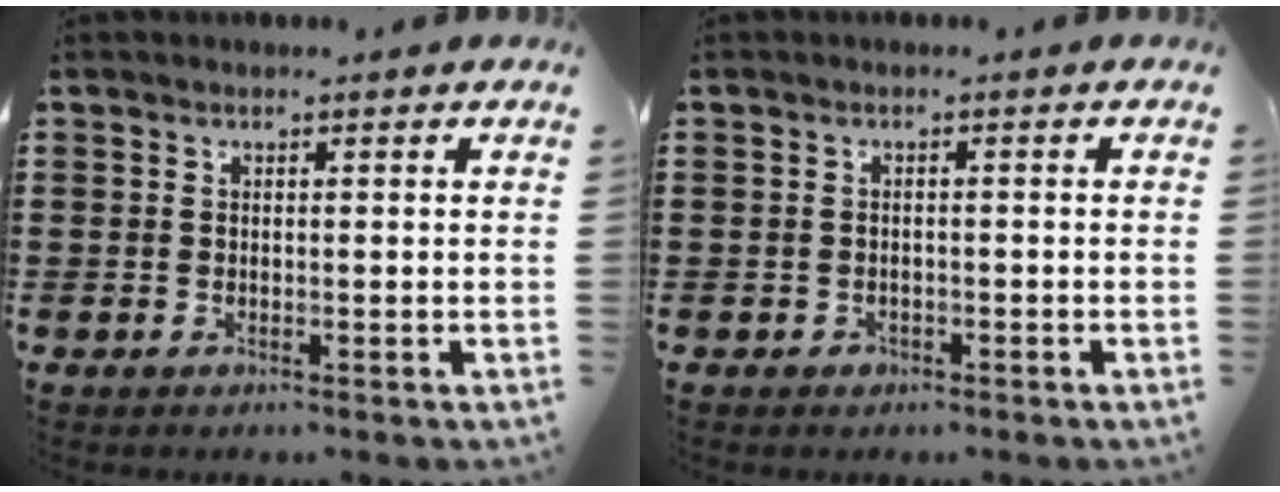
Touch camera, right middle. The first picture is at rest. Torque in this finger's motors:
{"motor_torque": [0.15, -0.05, 0.00, 0.00]}